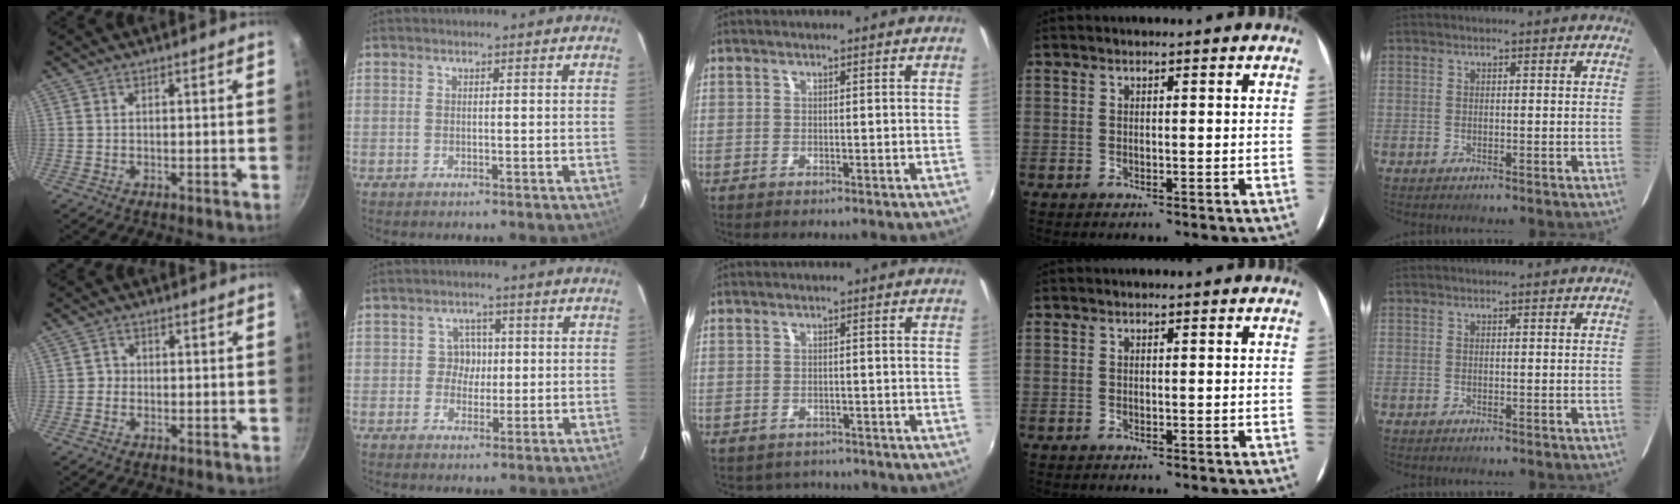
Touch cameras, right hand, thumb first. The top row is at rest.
{"thumb": {"total": 1.4, "force": [-0.4, 1.3, 0.2], "torque": [0.007, 0.003, -0.011]}, "index": {"total": 3.1, "force": [-0.1, 3.1, 0.2], "torque": [0.004, 0.016, -0.004]}, "middle": {"total": 3.5, "force": [-3.0, 1.8, 0.3], "torque": [-0.012, -0.012, -0.041]}}